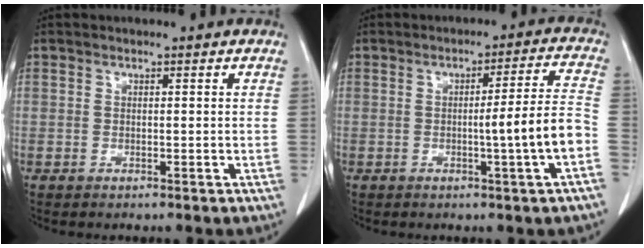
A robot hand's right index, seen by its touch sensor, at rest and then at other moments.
{"total": 7.9, "force": [-2.2, -1.1, 7.5], "torque": [-0.101, 0.002, -0.032]}